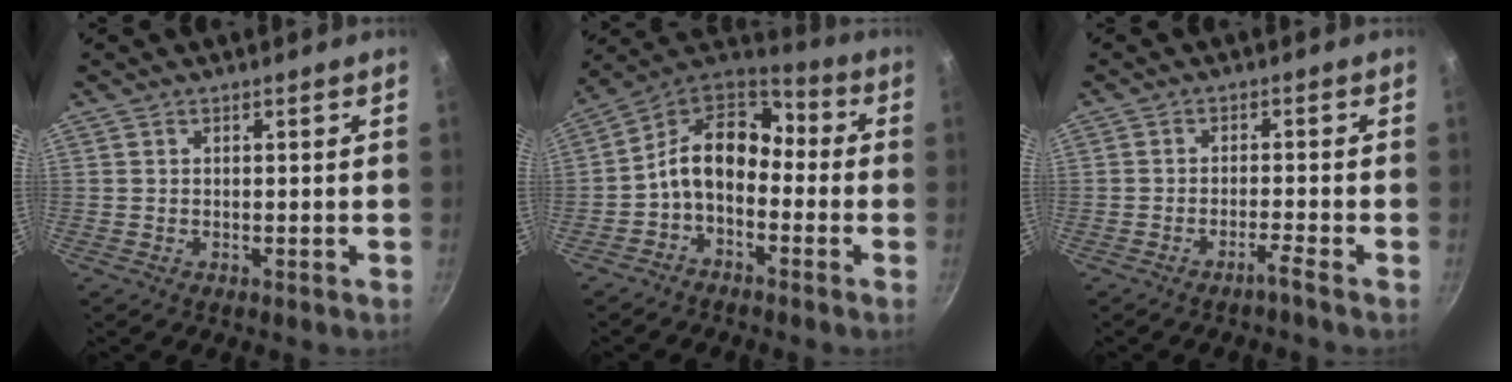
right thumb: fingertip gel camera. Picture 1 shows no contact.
{"total": 12.7, "force": [-2.2, 8.8, 8.9], "torque": [-0.136, 0.058, -0.064]}
{"total": 2.3, "force": [-1.8, -0.6, 1.4], "torque": [-0.035, 0.016, -0.029]}